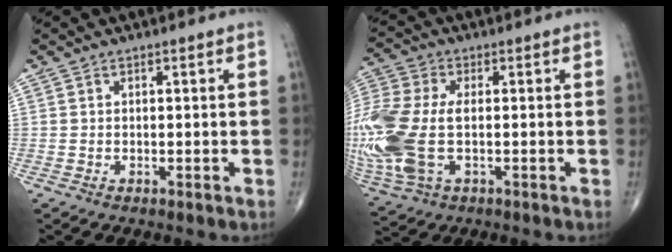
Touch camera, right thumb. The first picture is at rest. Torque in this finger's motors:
{"motor_torque": [0.42, 0.33, 1.30, 0.20, 0.44]}